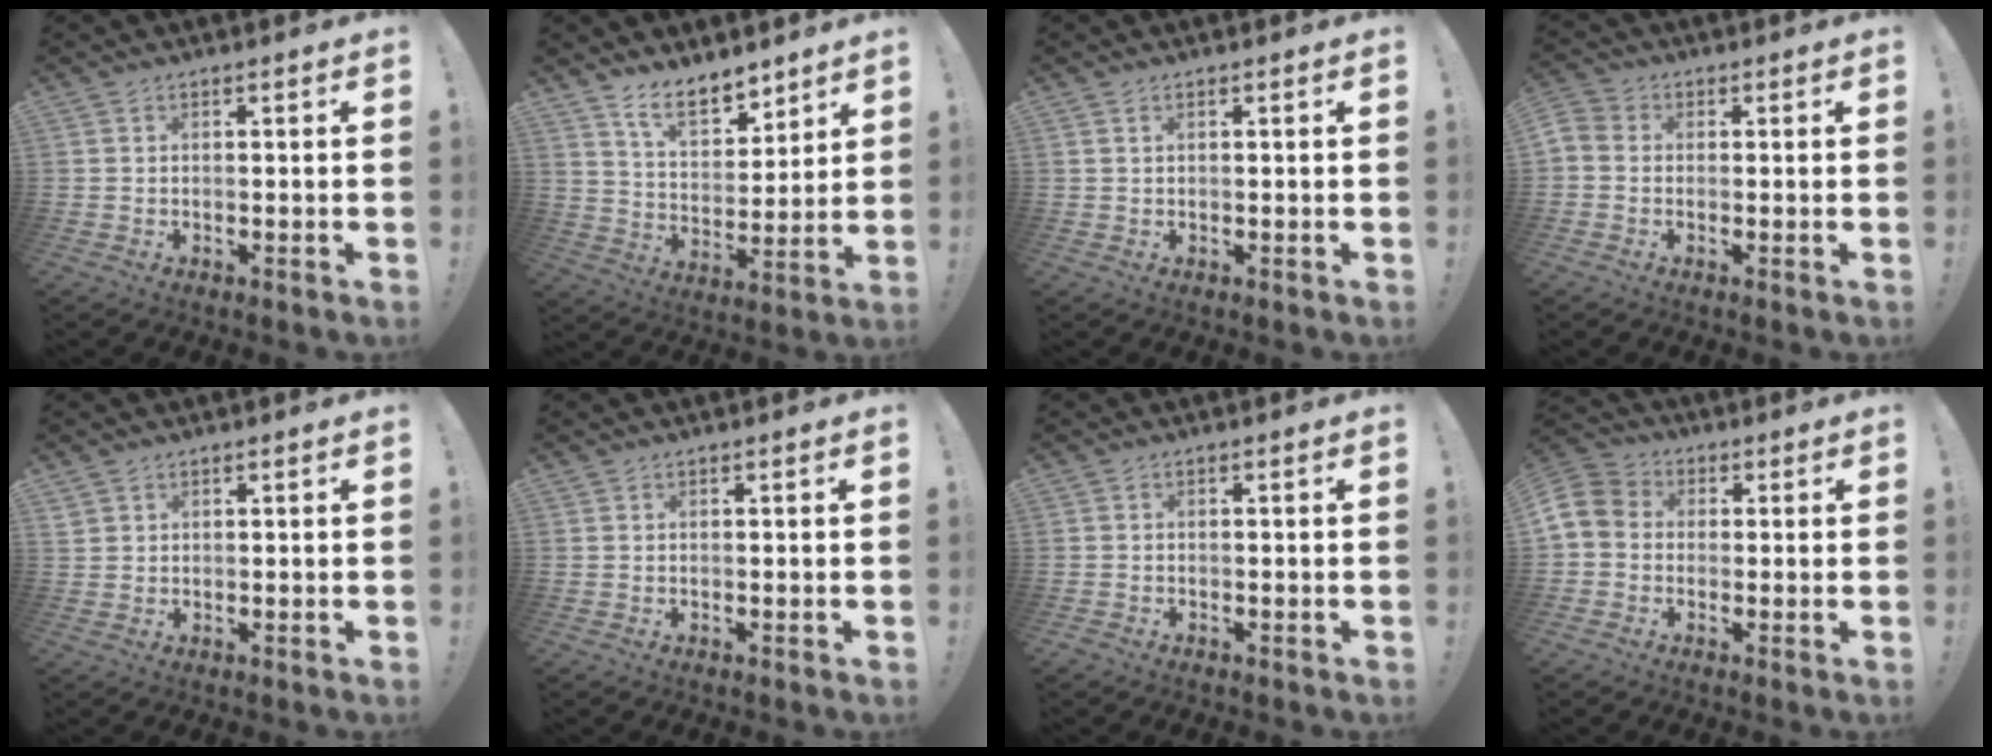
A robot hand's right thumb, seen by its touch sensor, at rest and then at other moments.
{"total": 11.4, "force": [9.0, 4.9, 4.9], "torque": [-0.080, -0.060, 0.171]}
{"total": 0.6, "force": [0.4, 0.3, 0.4], "torque": [-0.005, -0.001, 0.006]}
{"total": 3.3, "force": [-0.5, 2.7, 1.8], "torque": [-0.042, 0.008, -0.009]}
{"total": 2.0, "force": [1.2, 1.5, 0.5], "torque": [-0.011, -0.002, 0.025]}
{"total": 0.0}
{"total": 0.9, "force": [-0.9, 0.4, 0.0], "torque": [0.001, 0.001, -0.015]}
{"total": 7.2, "force": [-0.4, 6.3, 3.5], "torque": [-0.073, 0.018, -0.002]}